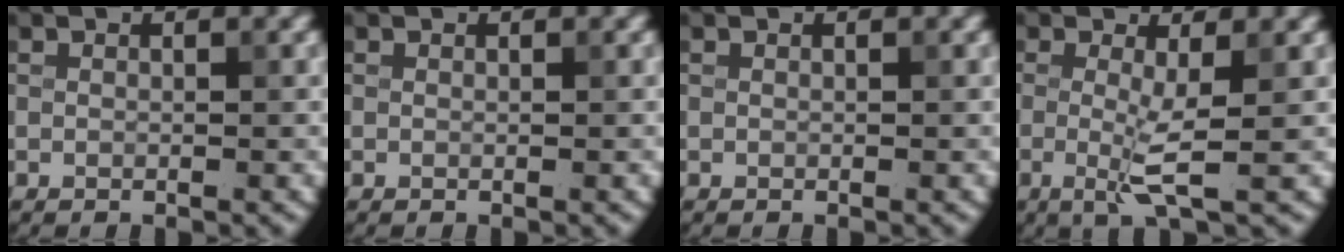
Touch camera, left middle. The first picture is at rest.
{"total": 0.0}
{"total": 0.0}
{"total": 3.2, "force": [-0.3, 0.3, 3.2], "torque": [-0.067, -0.013, -0.008]}